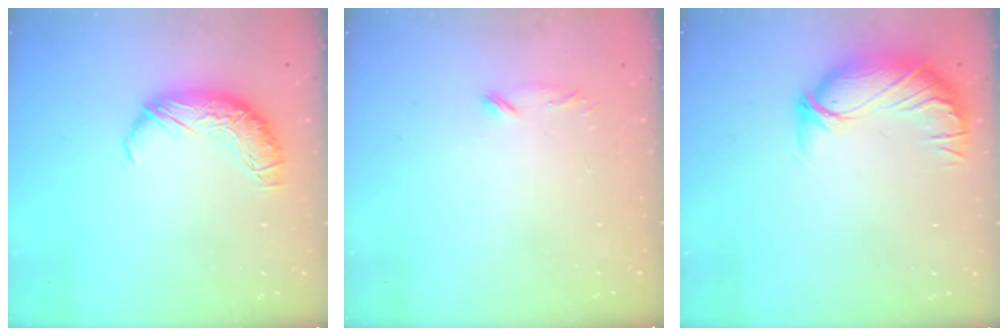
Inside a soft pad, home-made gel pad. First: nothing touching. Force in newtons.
{"total": 7.2, "press": 7.2, "slide": 0.7}
{"total": 3.2, "press": 2.4, "slide": 2.1}